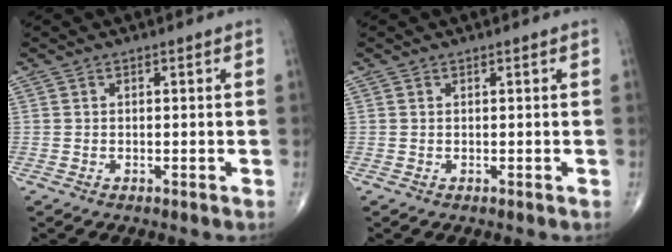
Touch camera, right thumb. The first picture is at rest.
{"total": 0.0}